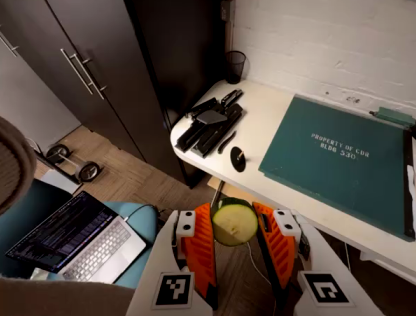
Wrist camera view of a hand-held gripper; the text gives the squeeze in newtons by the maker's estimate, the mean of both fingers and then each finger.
{"total": 9.9, "left": 9.3, "right": 10.5}